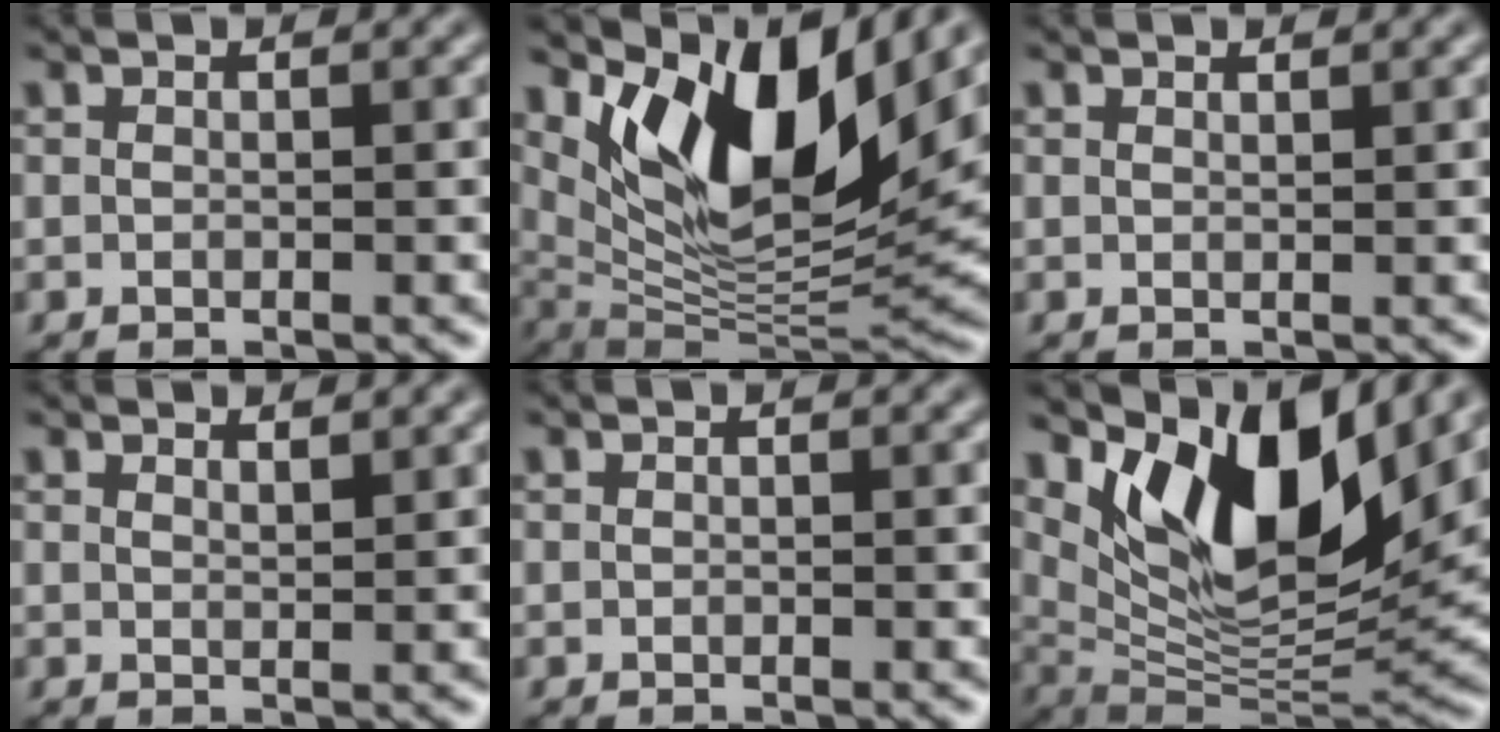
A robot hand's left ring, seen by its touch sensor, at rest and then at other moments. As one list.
[{"total": 12.6, "force": [6.0, 4.9, 10.0], "torque": [-0.162, -0.016, 0.120]}, {"total": 0.6, "force": [0.6, 0.0, 0.1], "torque": [0.000, 0.000, 0.012]}, {"total": 1.3, "force": [1.2, 0.1, 0.4], "torque": [-0.006, 0.002, 0.020]}, {"total": 0.0}, {"total": 11.6, "force": [6.2, 4.6, 8.7], "torque": [-0.138, -0.017, 0.123]}]